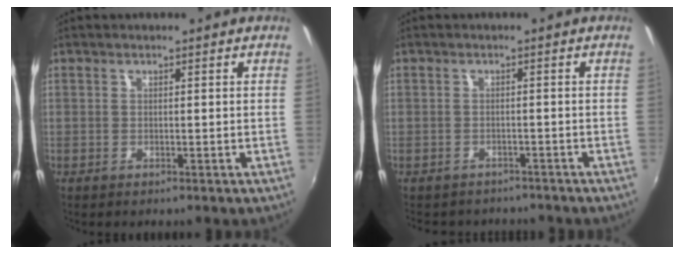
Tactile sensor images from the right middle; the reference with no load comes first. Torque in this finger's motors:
{"motor_torque": [1.05, -1.09, 0.04, -0.01]}